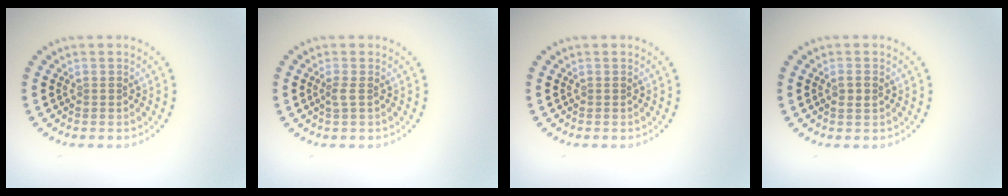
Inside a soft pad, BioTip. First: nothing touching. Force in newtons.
{"total": 0.9, "press": 0.7, "slide": 0.5}
{"total": 0.0}
{"total": 1.1, "press": 1.1, "slide": 0.3}